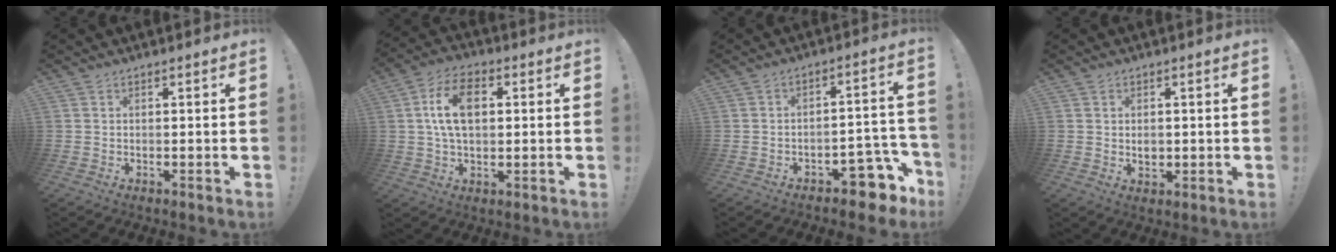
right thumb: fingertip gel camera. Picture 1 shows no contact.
{"total": 12.2, "force": [2.1, 7.5, 9.4], "torque": [-0.165, 0.004, 0.035]}
{"total": 10.2, "force": [-6.9, 4.4, 6.1], "torque": [-0.053, 0.043, -0.116]}
{"total": 2.7, "force": [0.0, 2.3, 1.3], "torque": [-0.011, -0.003, -0.003]}